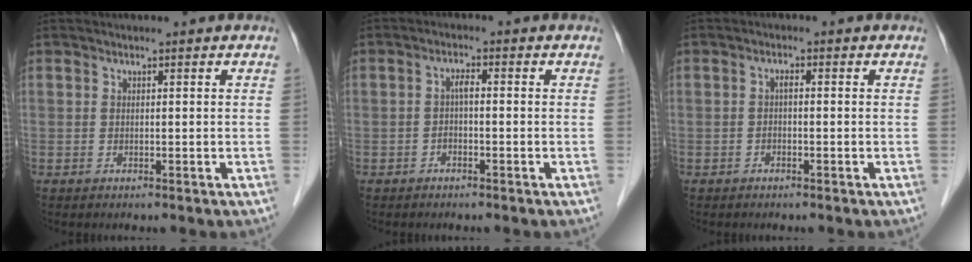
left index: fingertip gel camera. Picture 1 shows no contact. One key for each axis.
{"total": 1.8, "fx": -0.5, "fy": 0.6, "fz": 1.6, "tx": -0.030, "ty": 0.006, "tz": -0.010}
{"total": 1.0, "fx": -0.4, "fy": 0.4, "fz": 0.9, "tx": -0.017, "ty": 0.002, "tz": -0.008}